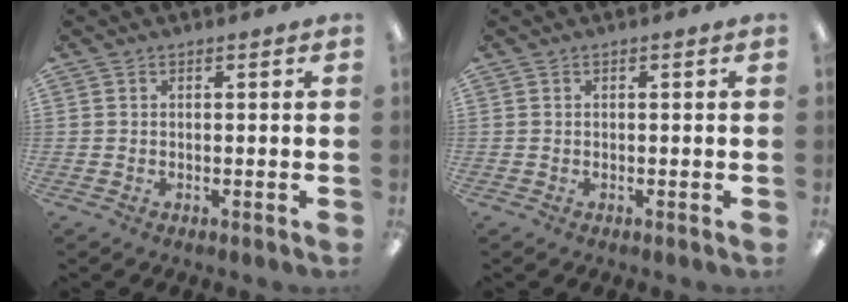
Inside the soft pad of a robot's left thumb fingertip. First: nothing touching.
{"total": 0.0}